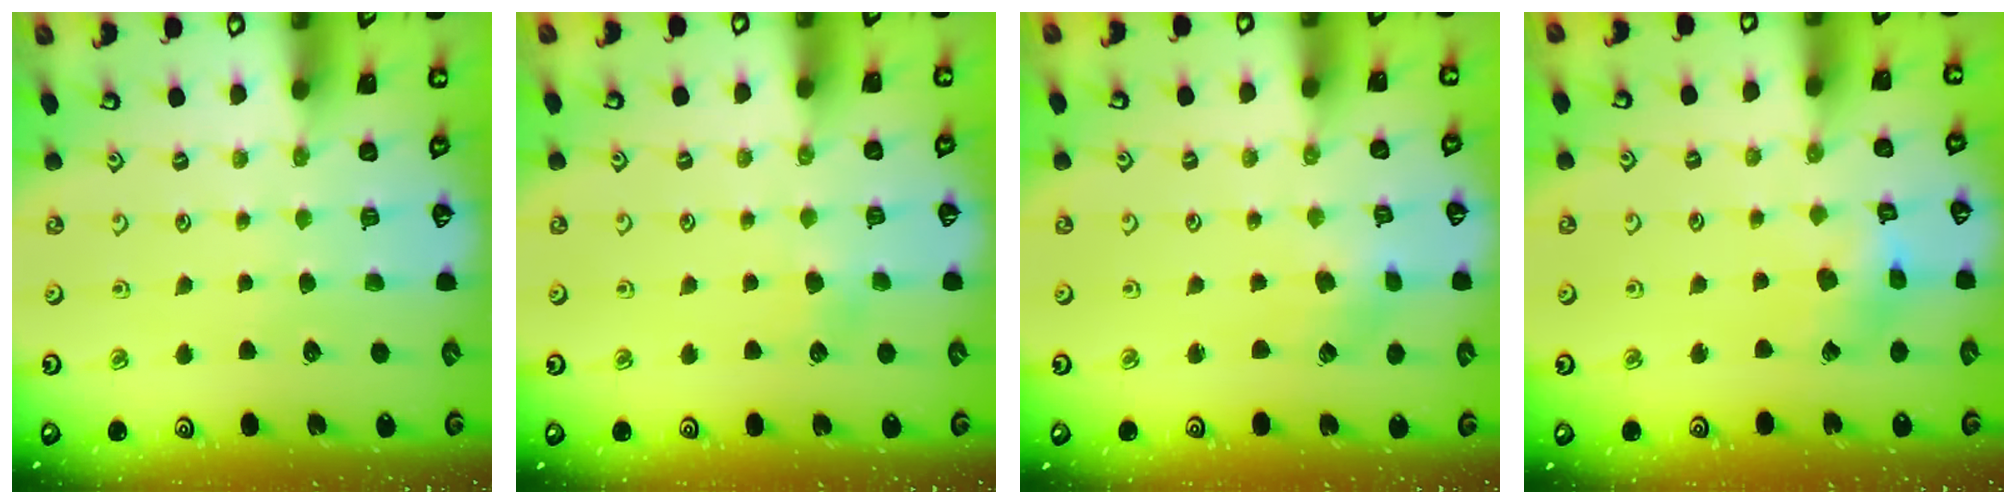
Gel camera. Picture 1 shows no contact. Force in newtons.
{"total": 3.6, "press": 3.5, "slide": 0.8}
{"total": 2.4, "press": 2.3, "slide": 0.5}
{"total": 6.1, "press": 6.0, "slide": 0.5}